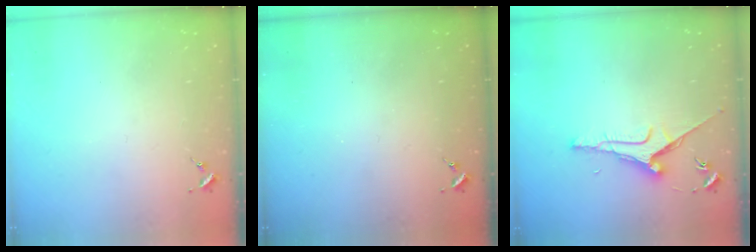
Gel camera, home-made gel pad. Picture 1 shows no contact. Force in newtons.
{"total": 0.0}
{"total": 6.9, "press": 6.9, "slide": 0.2}